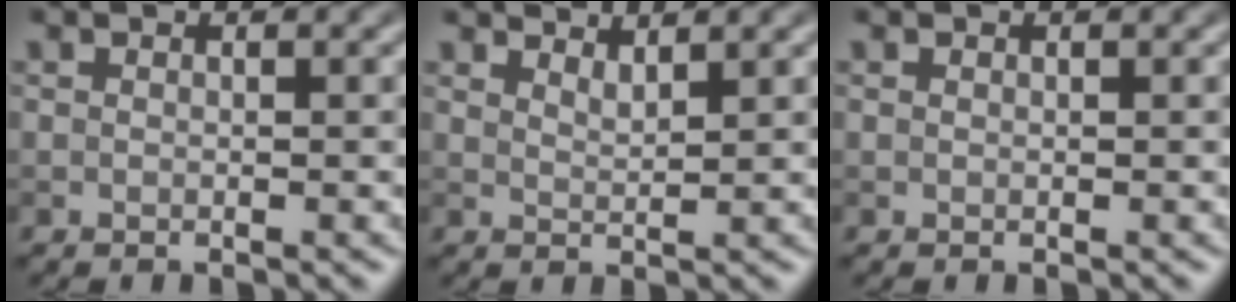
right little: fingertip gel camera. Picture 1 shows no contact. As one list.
[{"total": 2.1, "force": [2.0, 0.2, 0.6], "torque": [-0.006, 0.002, 0.032]}, {"total": 0.0}]